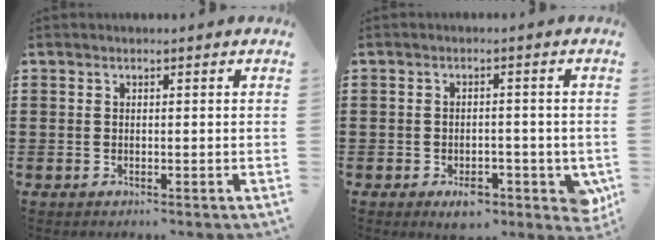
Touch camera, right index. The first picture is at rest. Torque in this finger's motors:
{"motor_torque": [1.94, -0.08, 0.19, 0.02]}